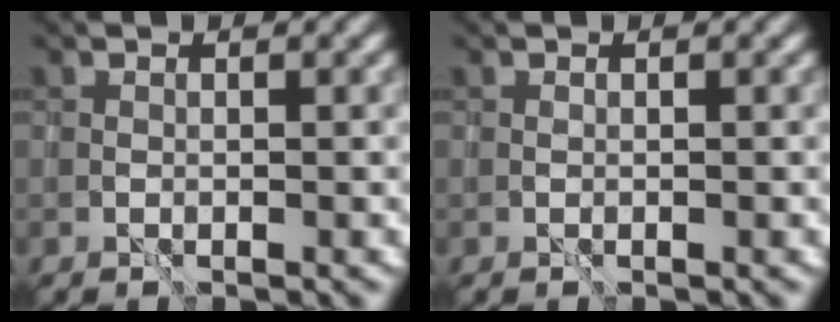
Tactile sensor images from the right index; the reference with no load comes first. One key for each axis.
{"total": 0.0}